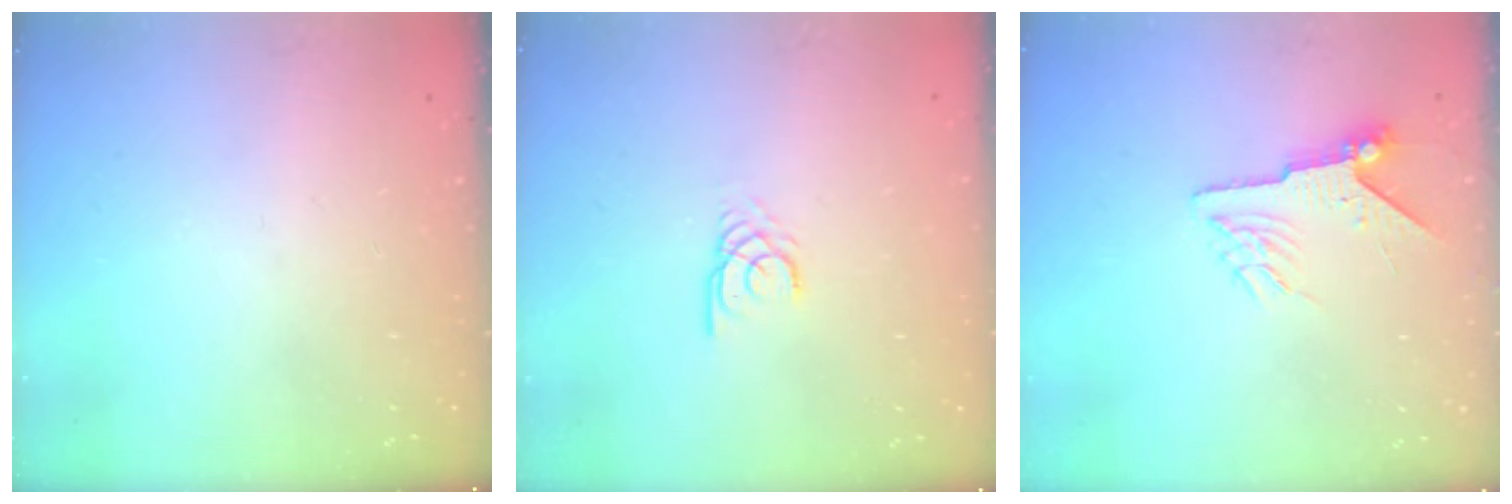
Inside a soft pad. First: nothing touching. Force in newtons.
{"total": 2.1, "press": 2.1, "slide": 0.0}
{"total": 6.8, "press": 6.7, "slide": 1.1}